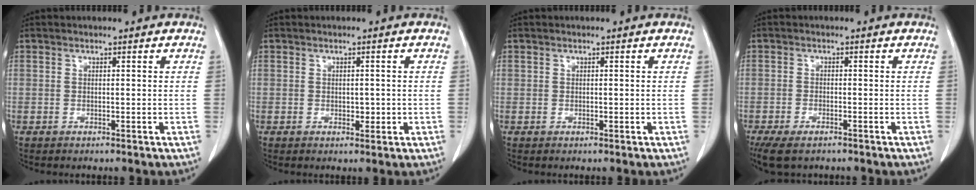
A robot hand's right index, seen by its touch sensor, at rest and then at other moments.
{"total": 1.7, "force": [-0.3, 1.1, 1.3], "torque": [-0.016, 0.000, 0.002]}
{"total": 0.0}
{"total": 6.3, "force": [-4.6, 2.5, 3.5], "torque": [-0.059, -0.011, -0.074]}